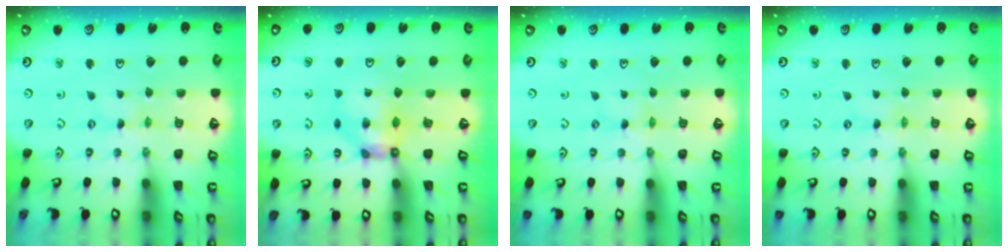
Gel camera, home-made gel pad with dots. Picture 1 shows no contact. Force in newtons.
{"total": 6.6, "press": 6.6, "slide": 0.6}
{"total": 0.8, "press": 0.7, "slide": 0.2}
{"total": 0.0}